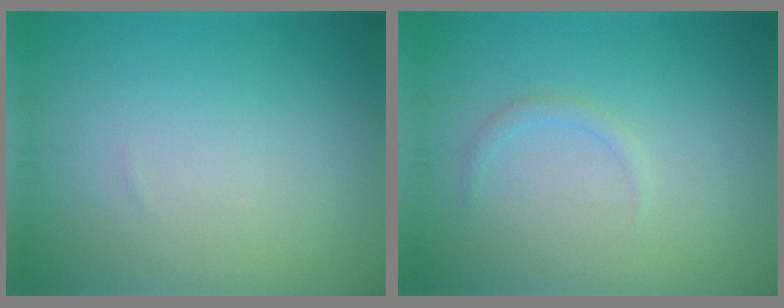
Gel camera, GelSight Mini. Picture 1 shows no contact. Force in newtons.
{"total": 0.9, "press": 0.9, "slide": 0.1}